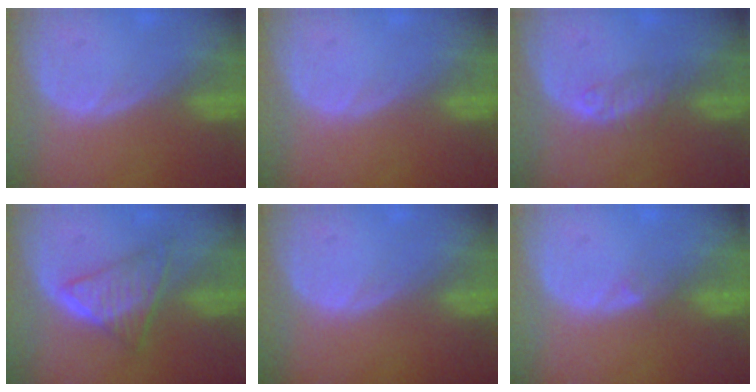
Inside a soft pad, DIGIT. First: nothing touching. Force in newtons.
{"total": 0.0}
{"total": 2.2, "press": 1.9, "slide": 1.0}
{"total": 6.1, "press": 5.7, "slide": 2.1}
{"total": 0.0}
{"total": 1.2, "press": 0.9, "slide": 0.9}